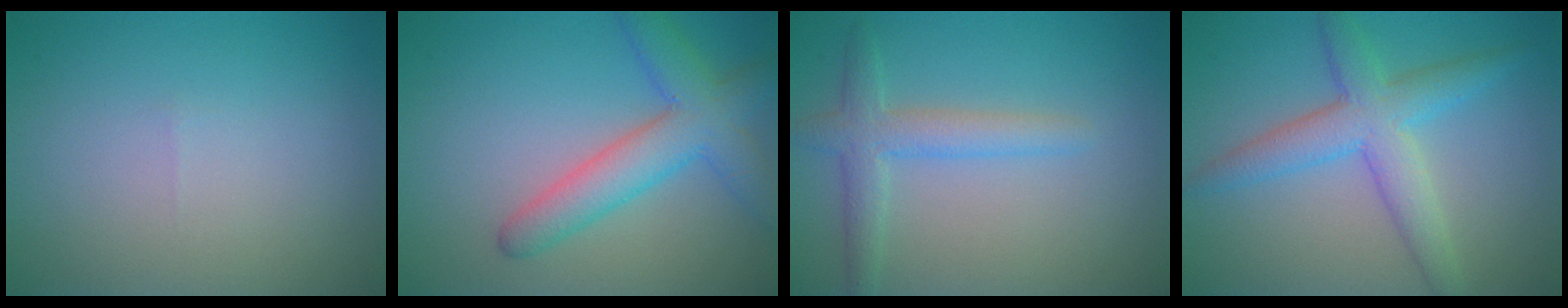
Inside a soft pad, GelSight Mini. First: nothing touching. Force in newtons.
{"total": 5.5, "press": 5.5, "slide": 0.2}
{"total": 3.0, "press": 3.0, "slide": 0.2}
{"total": 5.0, "press": 5.0, "slide": 0.3}